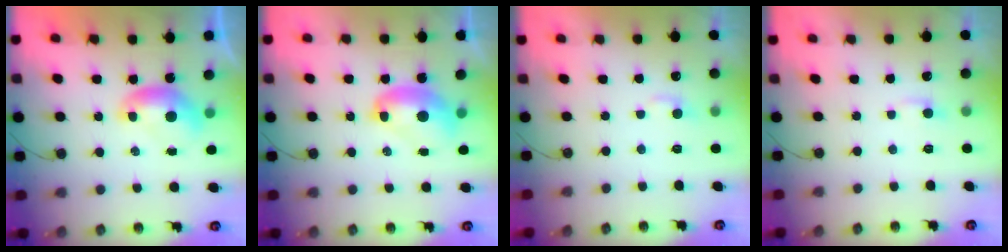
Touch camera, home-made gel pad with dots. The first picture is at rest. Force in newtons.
{"total": 3.5, "press": 3.5, "slide": 0.4}
{"total": 2.5, "press": 2.5, "slide": 0.6}
{"total": 1.8, "press": 1.7, "slide": 0.5}